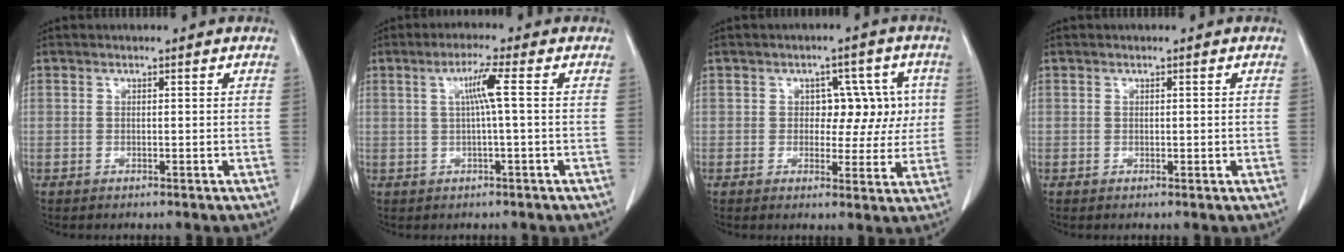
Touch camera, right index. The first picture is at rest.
{"total": 4.2, "force": [0.7, -0.7, 4.1], "torque": [-0.079, 0.006, 0.013]}
{"total": 6.6, "force": [0.8, 4.4, 4.9], "torque": [-0.047, 0.022, 0.014]}
{"total": 0.5, "force": [0.1, 0.4, 0.4], "torque": [-0.003, -0.001, 0.004]}